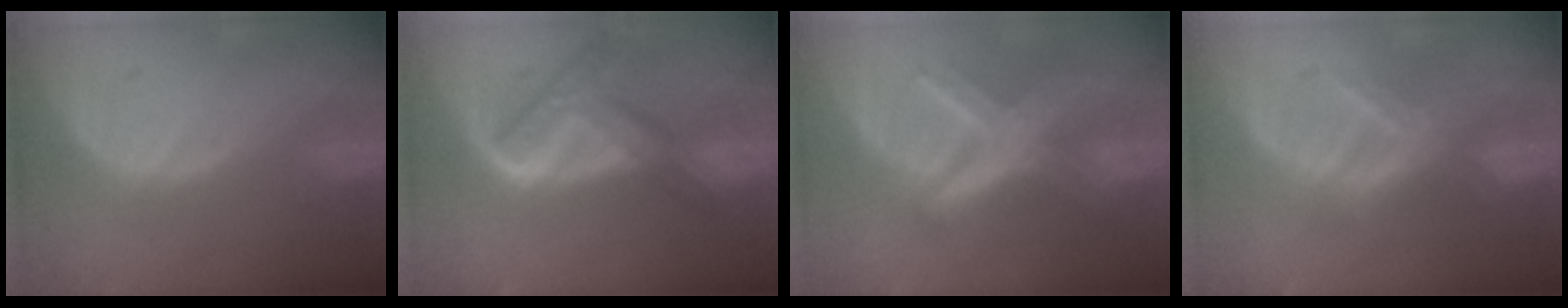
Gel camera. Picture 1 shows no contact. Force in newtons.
{"total": 8.0, "press": 6.8, "slide": 4.3}
{"total": 8.9, "press": 8.9, "slide": 0.7}
{"total": 5.7, "press": 5.7, "slide": 0.4}